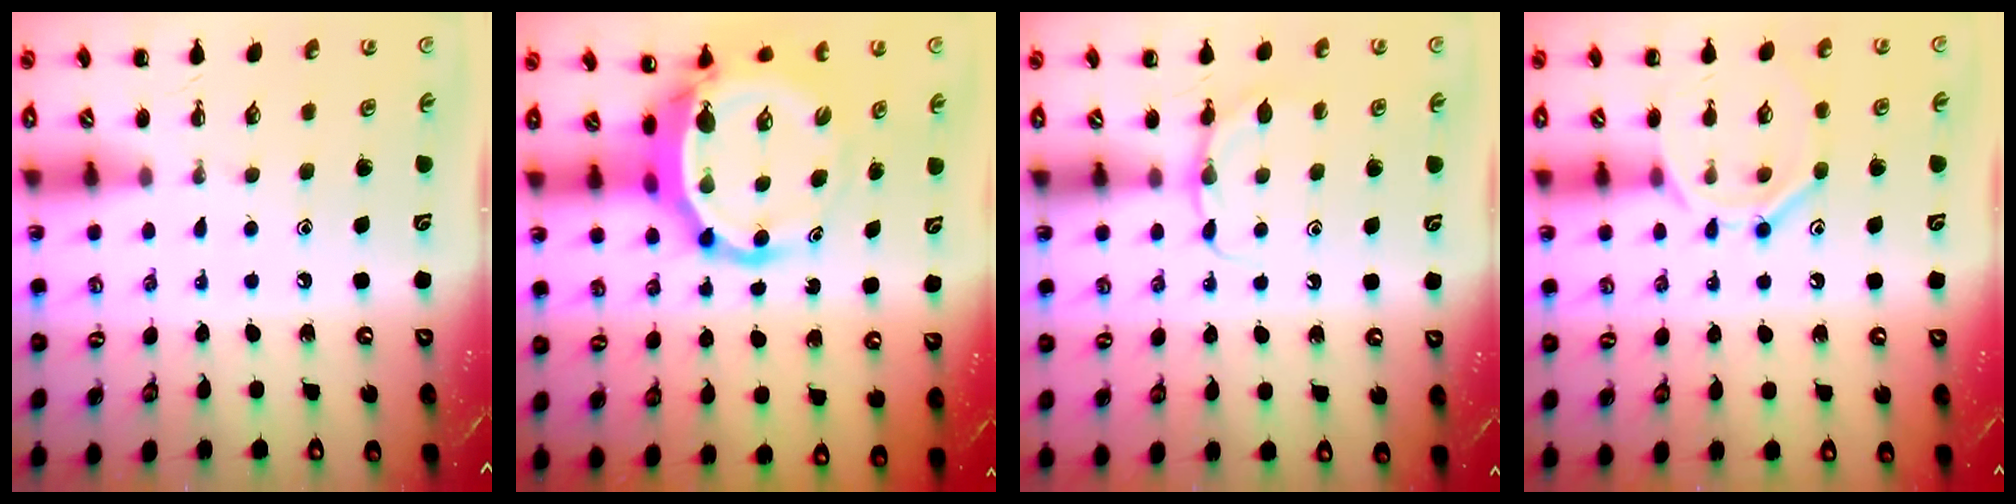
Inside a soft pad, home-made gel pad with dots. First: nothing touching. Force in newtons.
{"total": 7.5, "press": 7.1, "slide": 2.5}
{"total": 5.5, "press": 5.3, "slide": 1.5}
{"total": 11.9, "press": 11.9, "slide": 0.6}